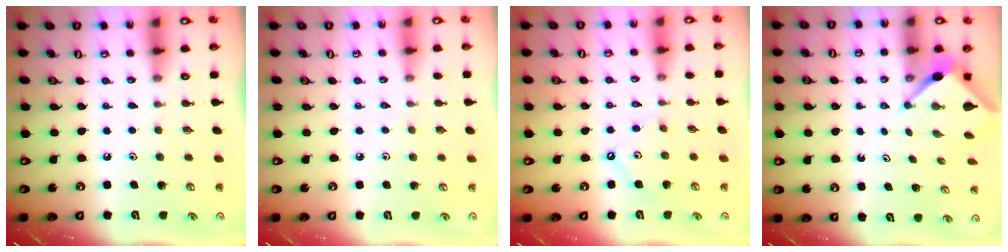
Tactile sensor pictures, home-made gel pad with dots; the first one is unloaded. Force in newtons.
{"total": 1.9, "press": 1.9, "slide": 0.5}
{"total": 4.6, "press": 4.6, "slide": 0.6}
{"total": 3.0, "press": 3.0, "slide": 0.2}